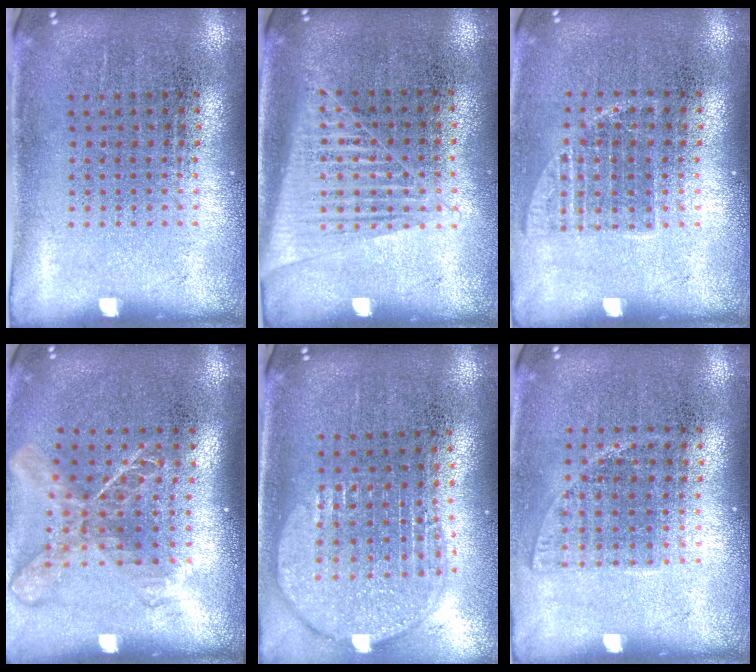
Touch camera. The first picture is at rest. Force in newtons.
{"total": 1.4, "press": 1.3, "slide": 0.7}
{"total": 1.2, "press": 1.0, "slide": 0.7}
{"total": 1.8, "press": 1.4, "slide": 1.2}
{"total": 2.0, "press": 1.7, "slide": 1.1}
{"total": 1.0, "press": 0.9, "slide": 0.5}